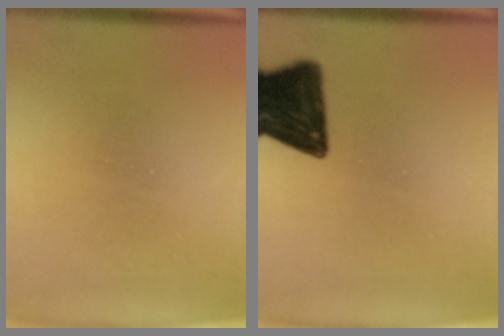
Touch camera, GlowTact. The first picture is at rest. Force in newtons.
{"total": 15.3}